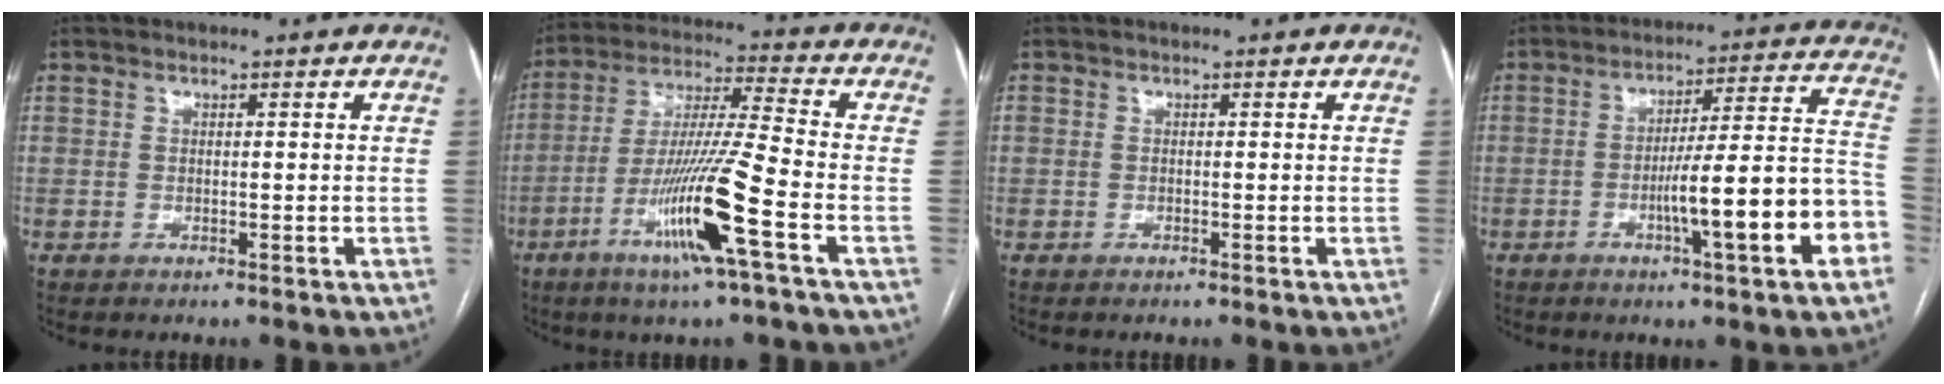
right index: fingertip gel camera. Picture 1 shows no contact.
{"total": 14.6, "force": [-6.0, -1.0, 13.2], "torque": [-0.261, -0.015, -0.115]}
{"total": 0.6, "force": [-0.5, 0.3, 0.3], "torque": [-0.002, 0.002, -0.006]}
{"total": 15.1, "force": [-5.5, 0.7, 14.1], "torque": [-0.191, 0.019, -0.076]}